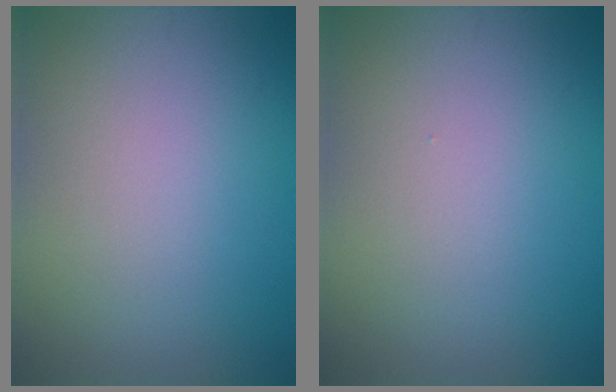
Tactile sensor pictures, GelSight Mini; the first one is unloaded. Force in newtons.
{"total": 0.0}